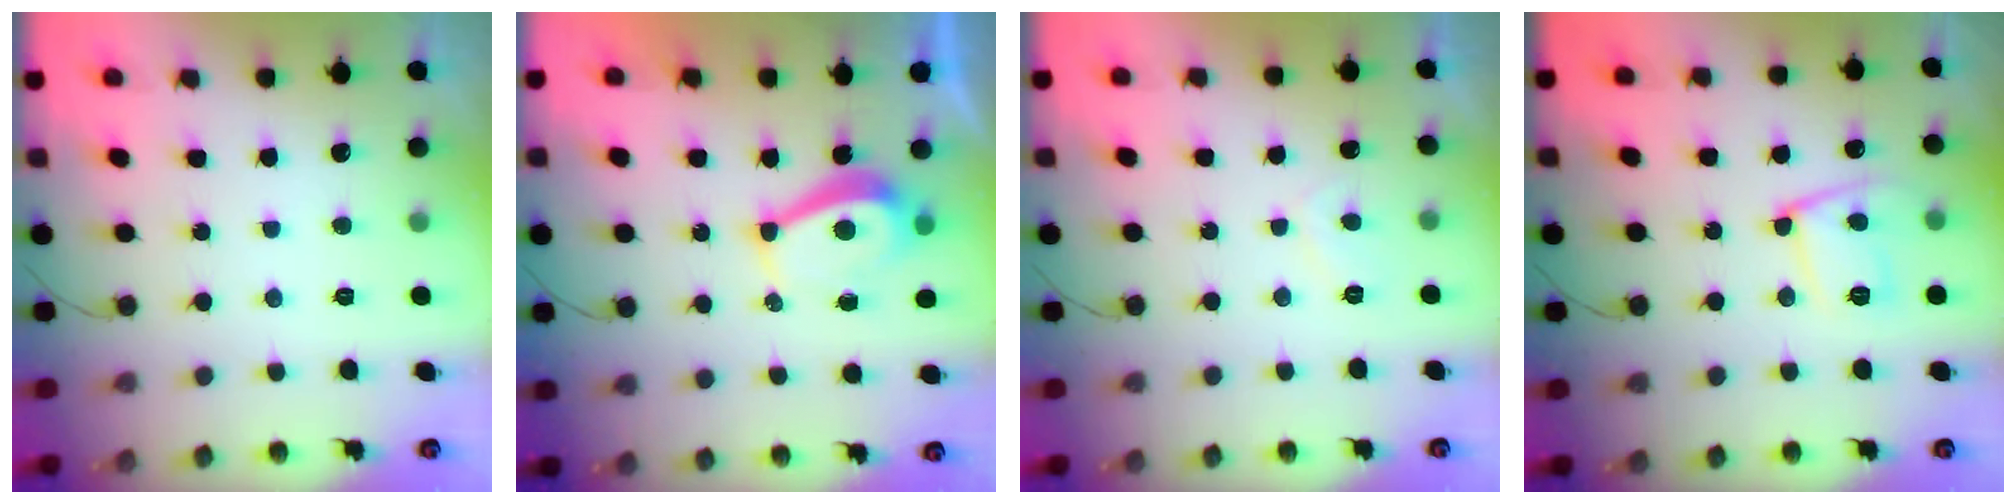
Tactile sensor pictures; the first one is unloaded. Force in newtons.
{"total": 5.7, "press": 5.7, "slide": 0.2}
{"total": 1.3, "press": 1.2, "slide": 0.6}
{"total": 12.2, "press": 12.1, "slide": 1.1}